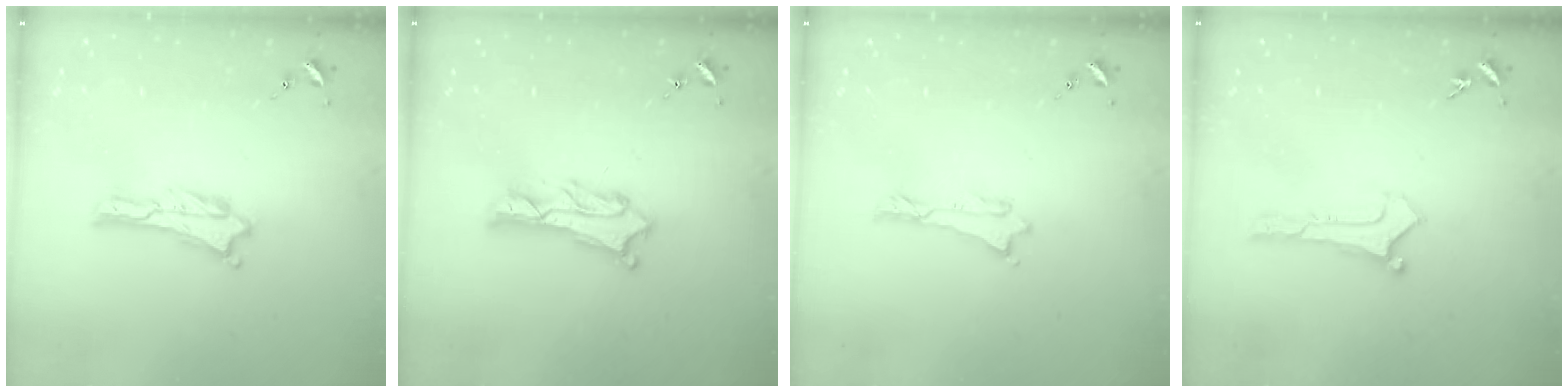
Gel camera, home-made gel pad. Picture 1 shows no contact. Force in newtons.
{"total": 3.7, "press": 3.7, "slide": 0.4}
{"total": 0.0}
{"total": 0.0}